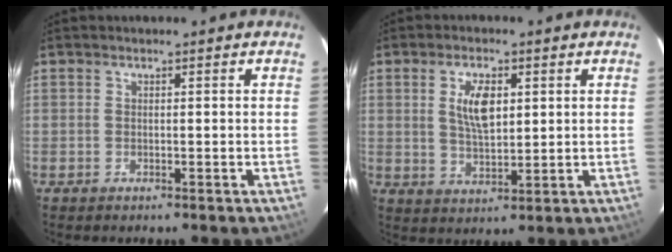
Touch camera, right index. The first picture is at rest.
{"total": 6.9, "force": [1.9, 3.2, 5.7], "torque": [-0.104, 0.003, 0.040]}